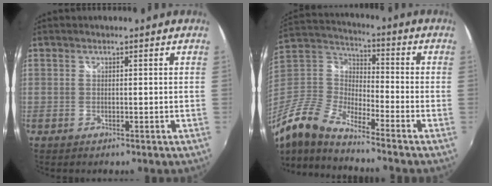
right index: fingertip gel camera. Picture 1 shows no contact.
{"total": 14.3, "force": [-10.5, 4.4, 8.7], "torque": [-0.195, -0.007, -0.222]}